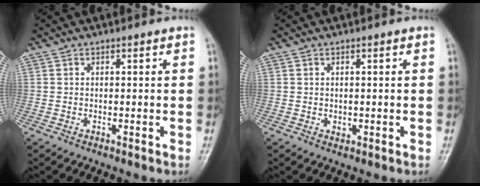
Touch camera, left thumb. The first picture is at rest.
{"total": 1.1, "force": [0.1, 0.8, 0.7], "torque": [-0.009, -0.001, 0.004]}